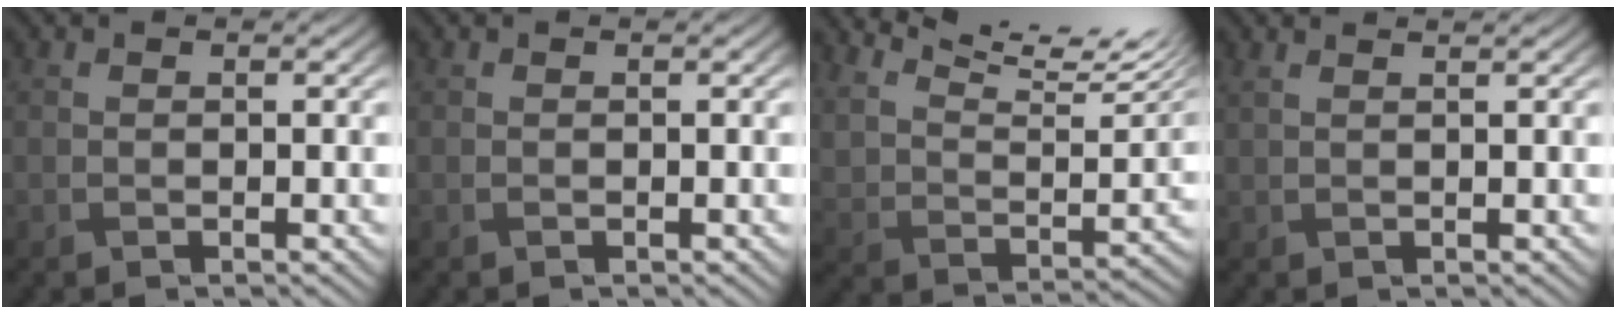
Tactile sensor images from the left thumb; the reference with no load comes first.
{"total": 0.0}
{"total": 12.7, "force": [10.3, 3.1, 6.6], "torque": [-0.140, -0.006, 0.168]}
{"total": 1.6, "force": [1.4, 0.3, 0.8], "torque": [-0.023, 0.002, 0.019]}